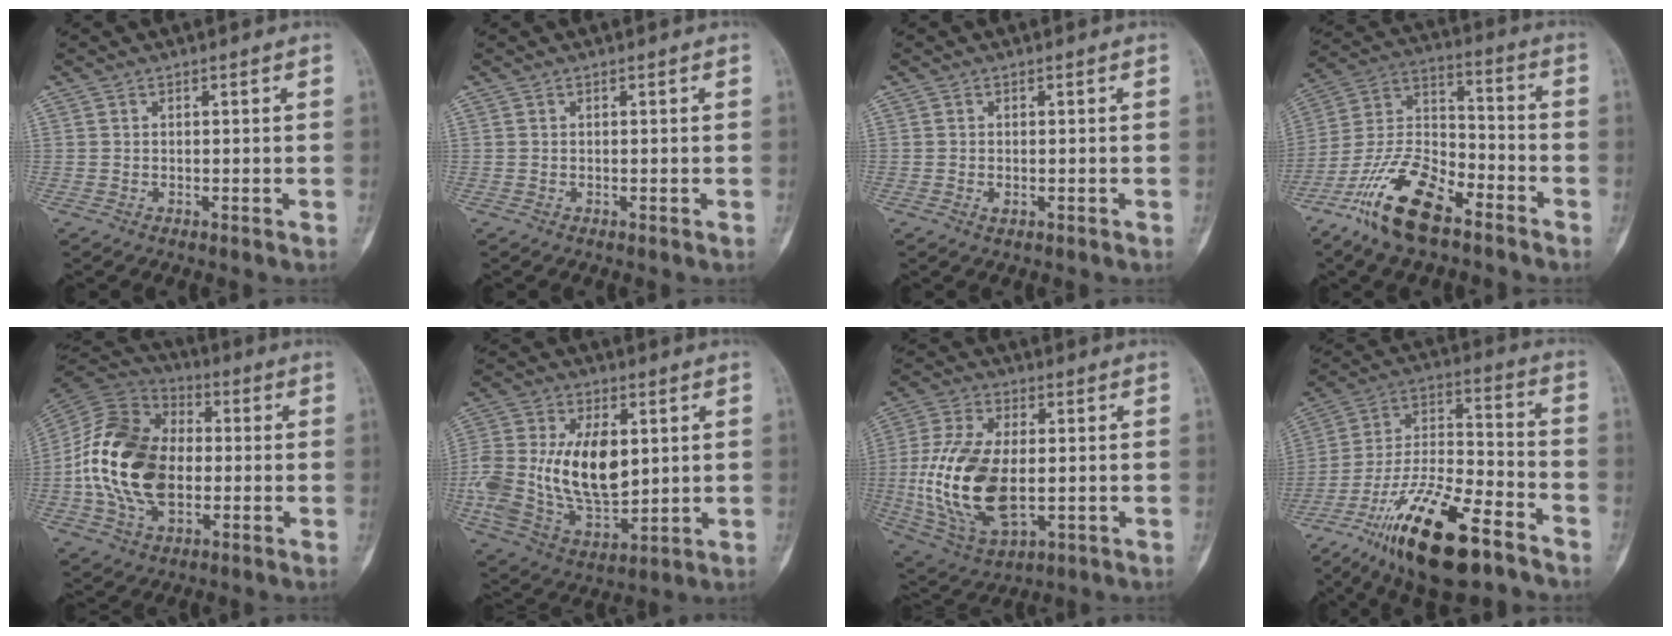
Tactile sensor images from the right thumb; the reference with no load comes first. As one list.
[{"total": 0.0}, {"total": 1.0, "force": [-0.3, 0.6, 0.7], "torque": [-0.015, 0.000, -0.005]}, {"total": 16.9, "force": [-10.8, 7.1, 10.9], "torque": [-0.205, 0.067, -0.207]}, {"total": 21.0, "force": [-1.7, 13.9, 15.6], "torque": [-0.283, 0.018, -0.031]}, {"total": 21.4, "force": [1.8, 12.7, 17.1], "torque": [-0.339, -0.015, 0.045]}, {"total": 19.2, "force": [-1.3, 10.4, 16.1], "torque": [-0.334, -0.006, -0.010]}, {"total": 22.4, "force": [-14.1, 7.1, 15.8], "torque": [-0.297, 0.069, -0.248]}]